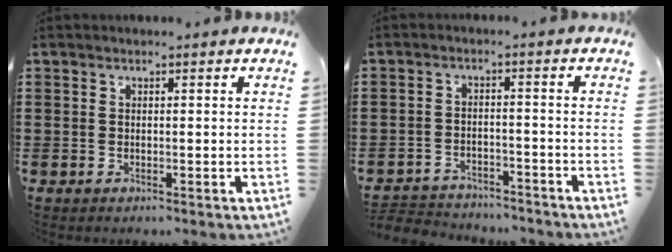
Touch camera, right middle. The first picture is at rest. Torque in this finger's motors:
{"motor_torque": [0.48, -0.42, 0.11, 0.03]}